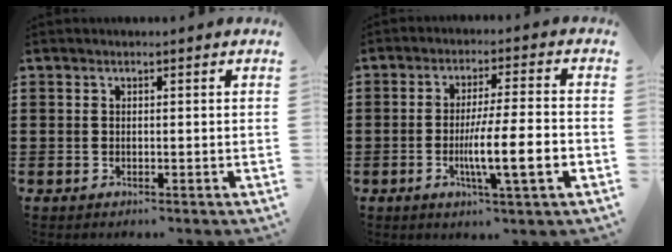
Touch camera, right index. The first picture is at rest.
{"total": 9.7, "force": [-2.7, 1.0, 9.3], "torque": [-0.165, -0.010, -0.048]}